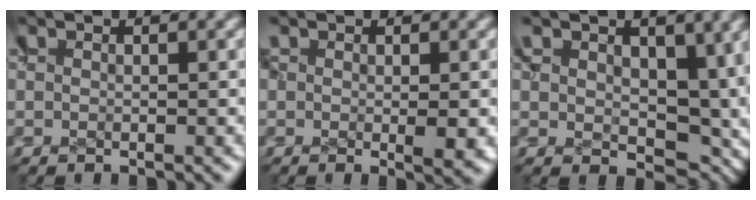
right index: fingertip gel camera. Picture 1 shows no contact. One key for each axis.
{"total": 1.0, "fx": 0.1, "fy": 0.1, "fz": 1.0, "tx": -0.011, "ty": -0.006, "tz": 0.007}
{"total": 3.9, "fx": 0.0, "fy": 3.2, "fz": 2.3, "tx": -0.049, "ty": -0.029, "tz": 0.008}